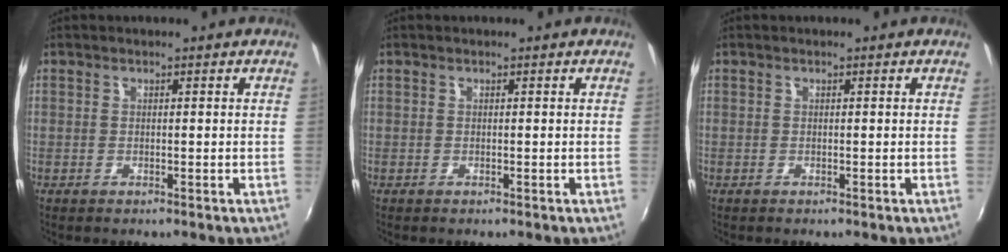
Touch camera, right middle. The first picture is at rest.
{"total": 0.0}
{"total": 0.0}